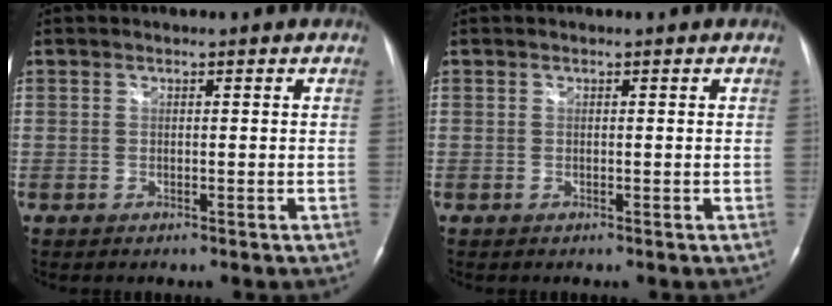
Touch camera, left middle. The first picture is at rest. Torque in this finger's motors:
{"motor_torque": [-0.06, -0.01, 0.07, 0.00]}